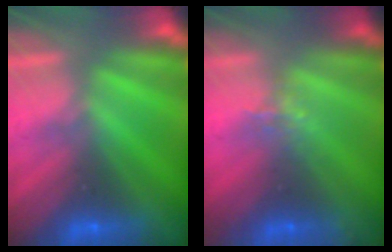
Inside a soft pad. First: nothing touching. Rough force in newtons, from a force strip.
{"total": 1.6}